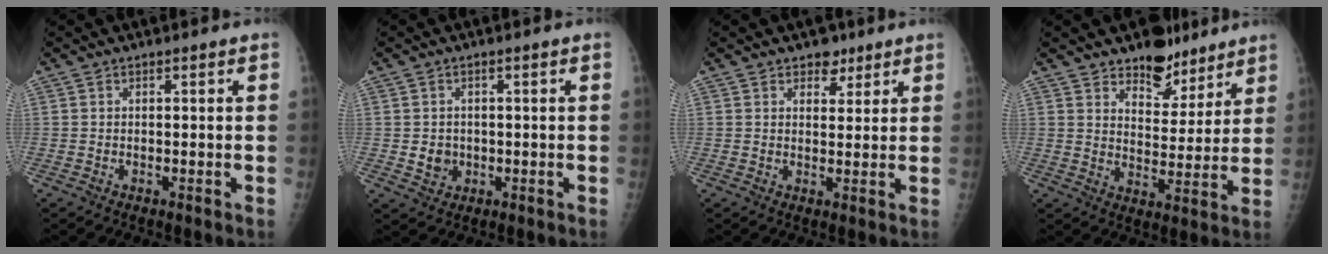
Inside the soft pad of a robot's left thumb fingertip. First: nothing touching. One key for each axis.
{"total": 3.3, "fx": -0.2, "fy": 3.0, "fz": 1.4, "tx": -0.007, "ty": 0.001, "tz": 0.006}
{"total": 3.9, "fx": 2.7, "fy": 2.6, "fz": 1.3, "tx": 0.006, "ty": -0.014, "tz": 0.039}
{"total": 9.8, "fx": 7.5, "fy": 5.4, "fz": 3.3, "tx": -0.010, "ty": -0.048, "tz": 0.120}